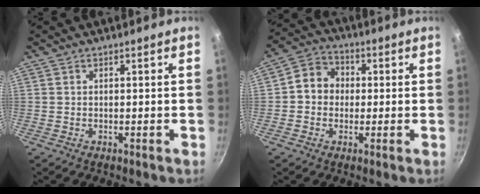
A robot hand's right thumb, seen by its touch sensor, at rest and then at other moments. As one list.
[{"total": 7.6, "force": [0.3, 6.6, 3.6], "torque": [-0.031, 0.017, -0.016]}]